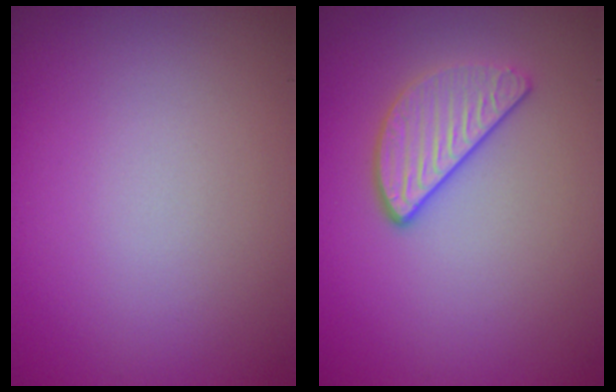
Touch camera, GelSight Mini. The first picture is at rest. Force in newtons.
{"total": 3.0, "press": 2.6, "slide": 1.3}